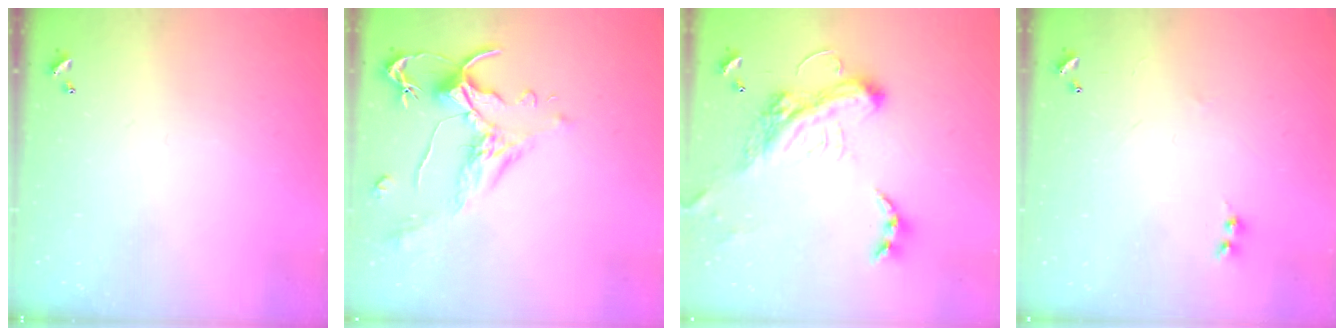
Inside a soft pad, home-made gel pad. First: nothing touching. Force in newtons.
{"total": 1.5, "press": 1.0, "slide": 1.1}
{"total": 7.8, "press": 7.6, "slide": 1.9}
{"total": 2.0, "press": 2.0, "slide": 0.5}